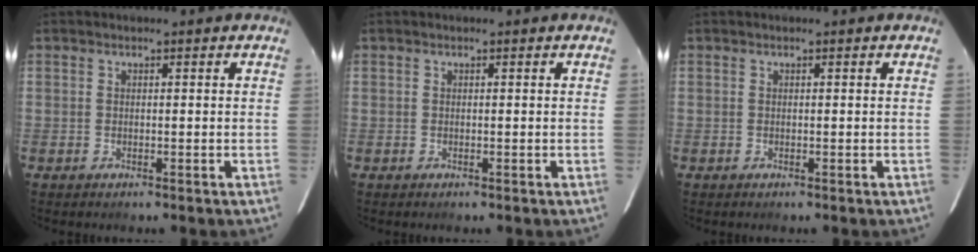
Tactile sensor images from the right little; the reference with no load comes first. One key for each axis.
{"total": 0.0}
{"total": 0.0}